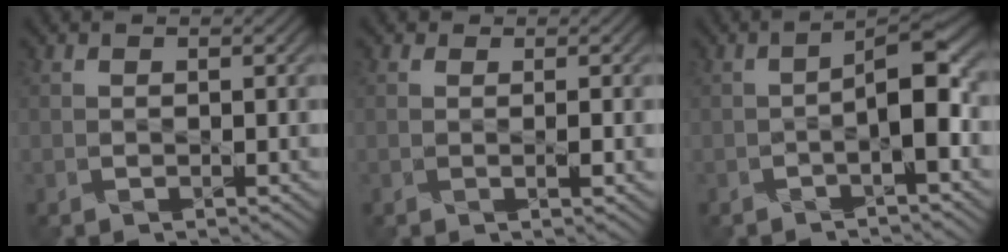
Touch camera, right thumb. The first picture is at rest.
{"total": 1.5, "force": [0.0, 0.5, 1.4], "torque": [-0.022, 0.002, -0.003]}
{"total": 5.6, "force": [-1.7, 1.3, 5.2], "torque": [-0.077, 0.016, -0.031]}